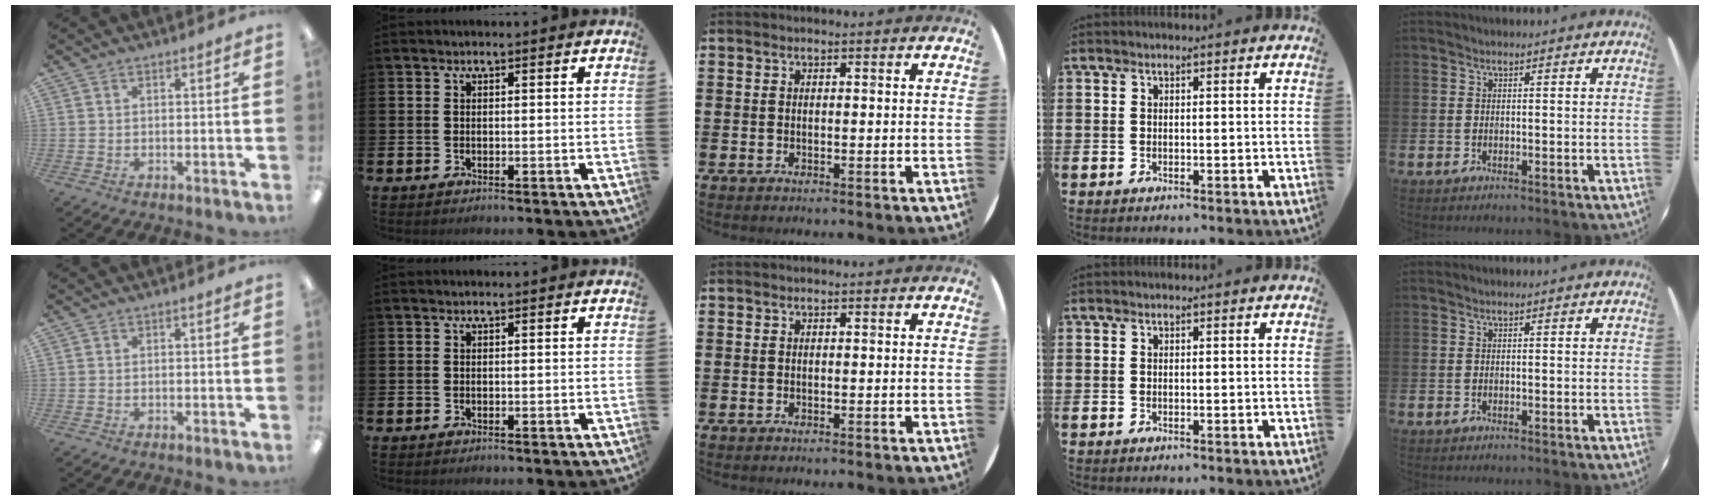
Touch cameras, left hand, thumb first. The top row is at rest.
{}